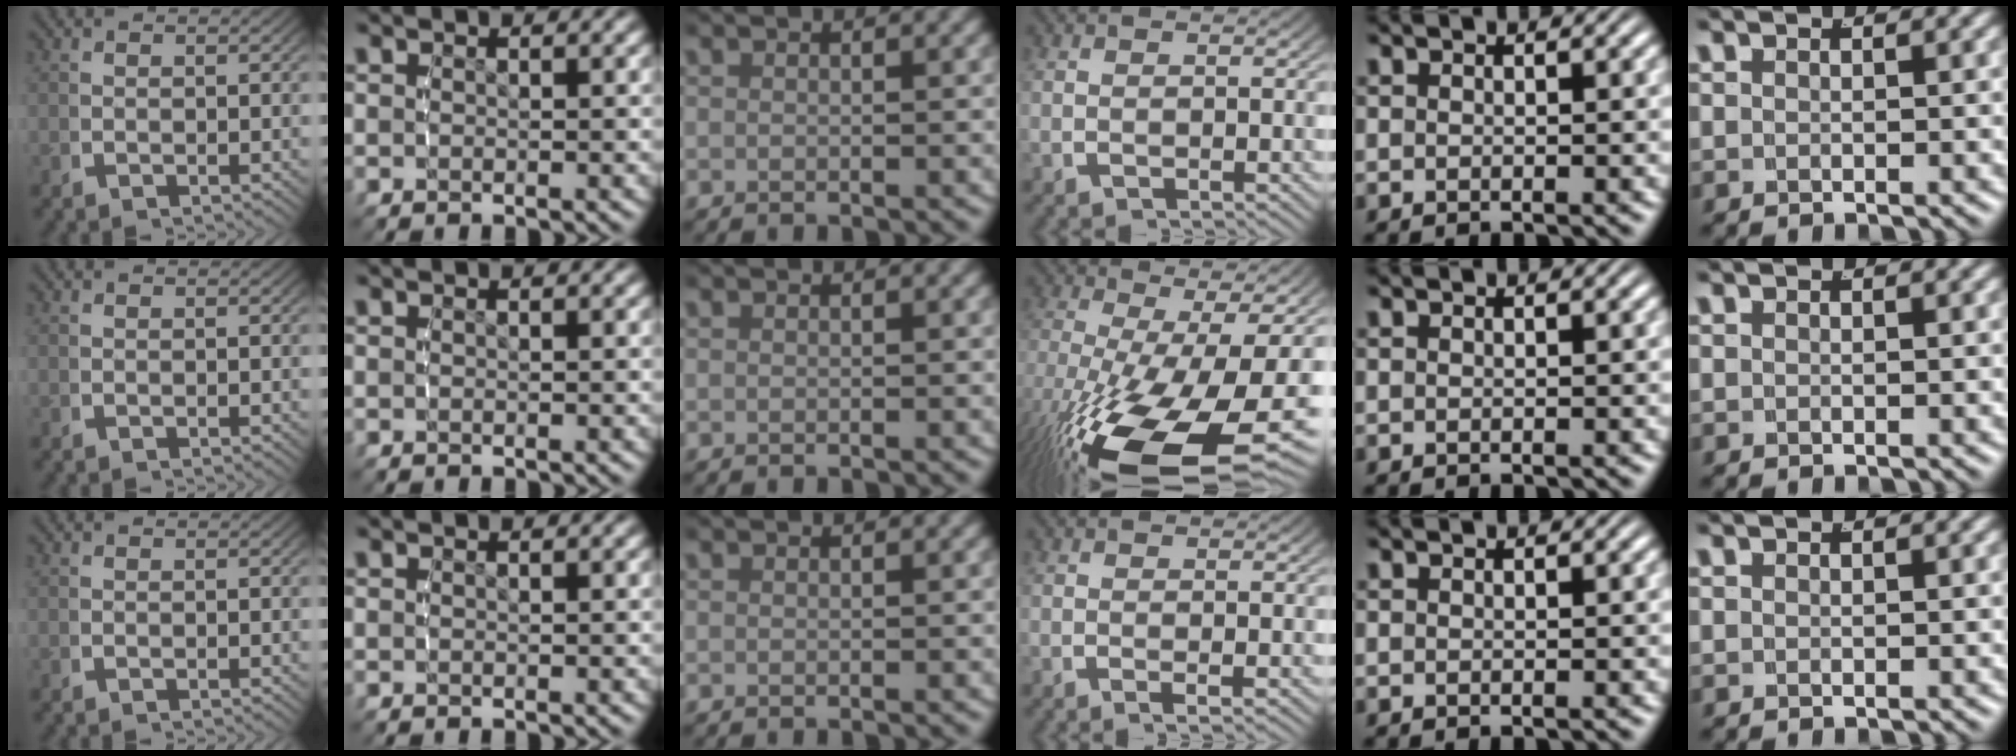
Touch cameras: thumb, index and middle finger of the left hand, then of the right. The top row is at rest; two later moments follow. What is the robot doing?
{"motion": "lift_and_place", "object": "button"}